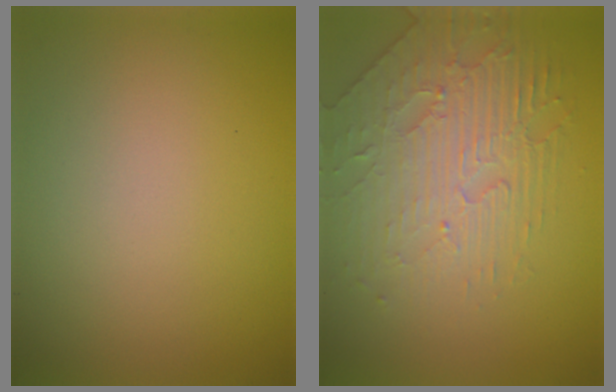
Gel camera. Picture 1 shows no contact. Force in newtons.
{"total": 4.2, "press": 3.8, "slide": 1.7}